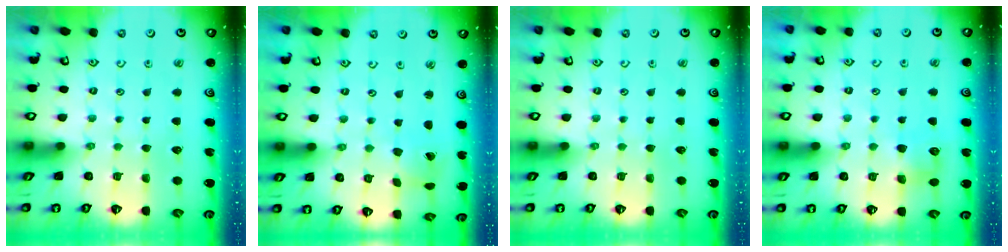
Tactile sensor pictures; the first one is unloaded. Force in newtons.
{"total": 2.1, "press": 2.1, "slide": 0.2}
{"total": 0.0}
{"total": 7.1, "press": 7.0, "slide": 0.6}